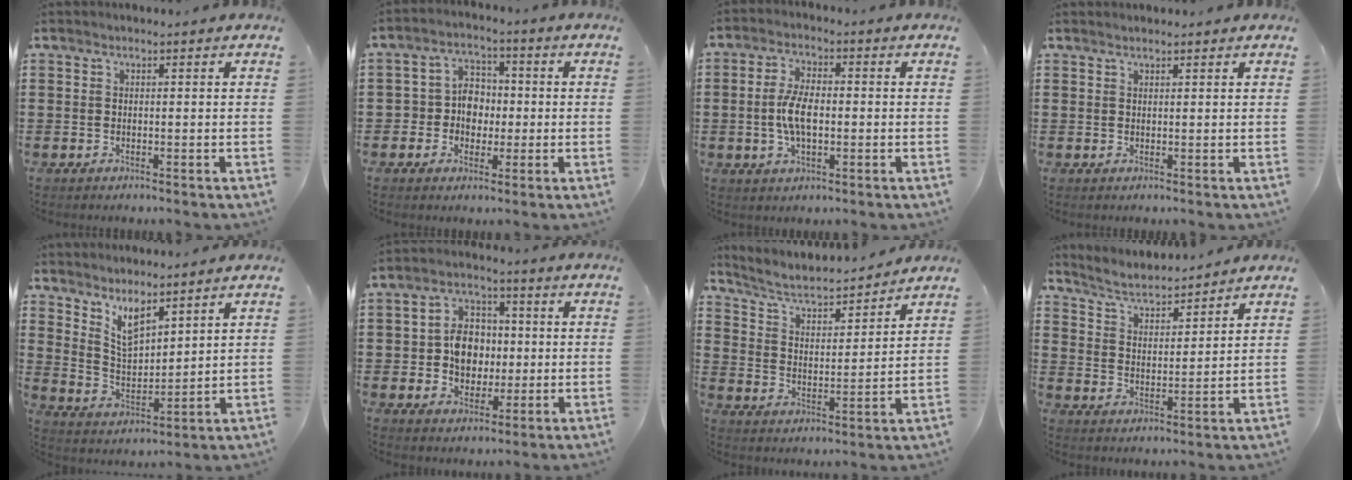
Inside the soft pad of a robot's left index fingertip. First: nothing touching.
{"total": 5.2, "force": [-0.9, 4.7, 1.9], "torque": [-0.053, 0.016, -0.021]}
{"total": 6.2, "force": [-0.6, 2.8, 5.5], "torque": [-0.120, 0.001, -0.017]}
{"total": 0.6, "force": [0.6, 0.1, 0.2], "torque": [-0.005, 0.000, 0.012]}
{"total": 6.0, "force": [4.8, 2.2, 2.9], "torque": [-0.066, -0.017, 0.088]}
{"total": 7.4, "force": [-0.1, 6.0, 4.4], "torque": [-0.098, 0.015, -0.004]}
{"total": 4.5, "force": [3.9, 1.0, 2.0], "torque": [-0.059, -0.028, 0.059]}
{"total": 4.3, "force": [4.2, 0.4, 1.1], "torque": [-0.041, -0.024, 0.068]}